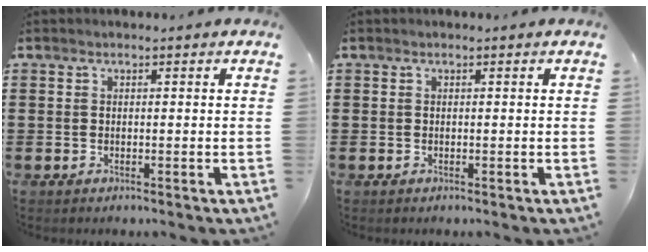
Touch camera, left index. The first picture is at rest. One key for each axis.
{"total": 0.0}